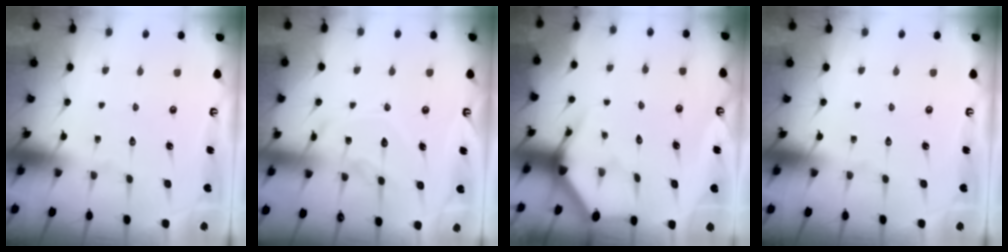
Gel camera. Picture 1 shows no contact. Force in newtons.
{"total": 13.0, "press": 13.0, "slide": 1.1}
{"total": 3.6, "press": 3.6, "slide": 0.2}
{"total": 0.0}